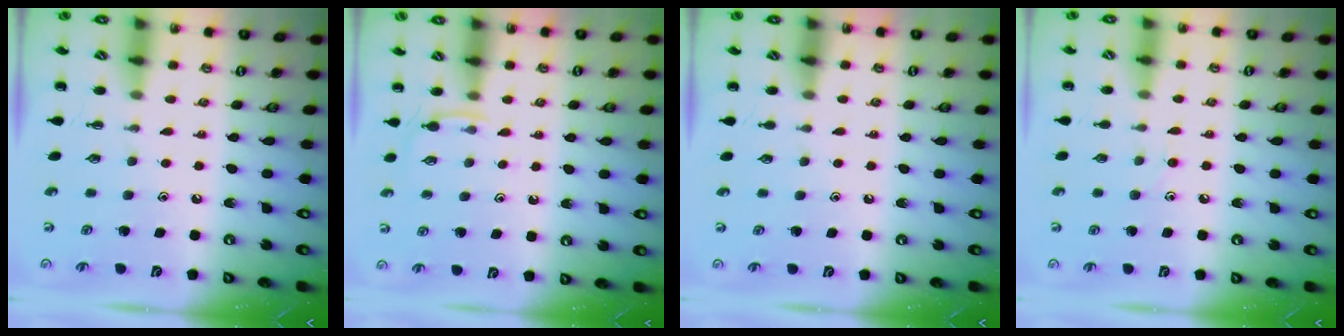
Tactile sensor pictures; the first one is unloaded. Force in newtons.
{"total": 4.0, "press": 3.8, "slide": 1.3}
{"total": 0.9, "press": 0.9, "slide": 0.2}
{"total": 4.5, "press": 4.3, "slide": 1.5}